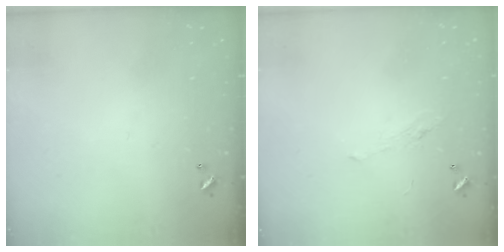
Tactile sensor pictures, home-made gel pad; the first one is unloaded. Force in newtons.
{"total": 2.2, "press": 2.1, "slide": 0.8}